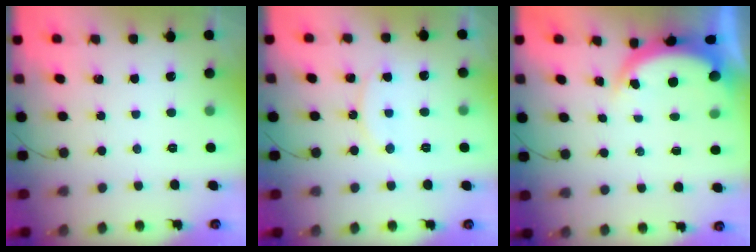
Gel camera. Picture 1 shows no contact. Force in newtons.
{"total": 9.1, "press": 9.1, "slide": 0.6}
{"total": 4.7, "press": 4.6, "slide": 0.9}